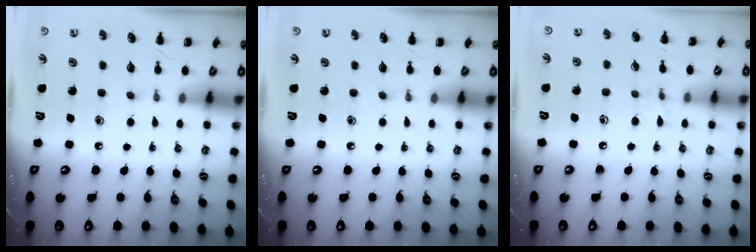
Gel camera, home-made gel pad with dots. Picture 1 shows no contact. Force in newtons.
{"total": 0.0}
{"total": 6.0, "press": 5.6, "slide": 2.1}